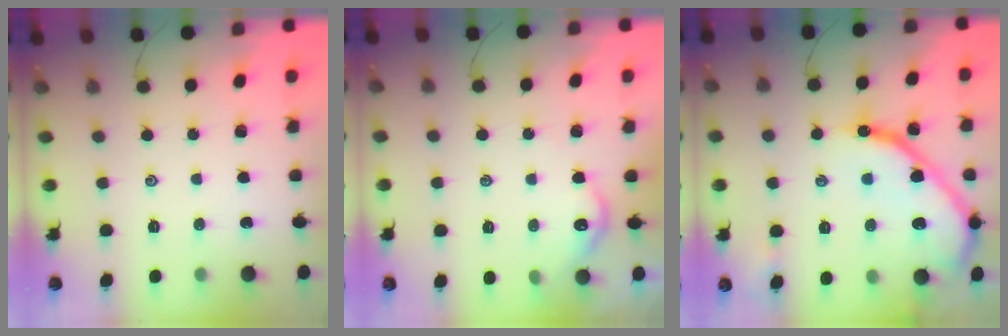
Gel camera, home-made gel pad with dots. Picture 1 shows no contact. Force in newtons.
{"total": 4.6, "press": 4.5, "slide": 0.4}
{"total": 17.4, "press": 17.3, "slide": 1.5}